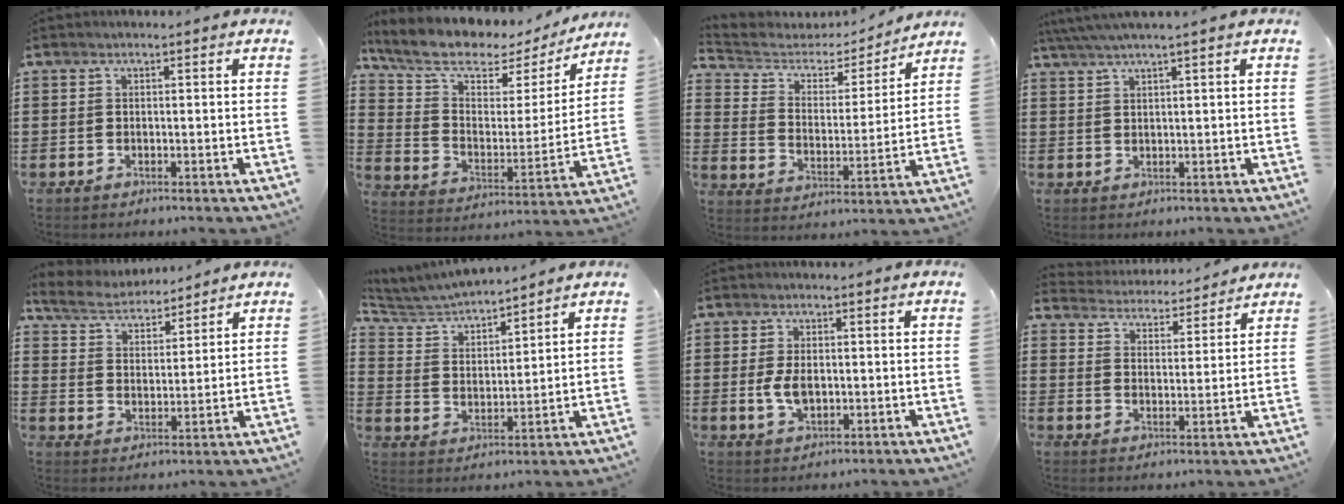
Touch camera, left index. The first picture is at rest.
{"total": 8.3, "force": [6.4, 3.3, 4.2], "torque": [-0.113, -0.038, 0.109]}
{"total": 4.0, "force": [3.4, 2.0, 0.8], "torque": [-0.045, -0.025, 0.050]}
{"total": 2.2, "force": [1.4, -0.3, 1.7], "torque": [-0.034, 0.001, 0.025]}
{"total": 5.0, "force": [4.8, 1.1, 0.7], "torque": [-0.039, -0.023, 0.084]}
{"total": 4.9, "force": [4.8, 0.4, 0.7], "torque": [-0.040, -0.031, 0.080]}
{"total": 4.4, "force": [-0.3, 2.5, 3.6], "torque": [-0.084, 0.001, -0.011]}
{"total": 4.2, "force": [4.2, 0.1, -0.4], "torque": [-0.017, -0.031, 0.069]}